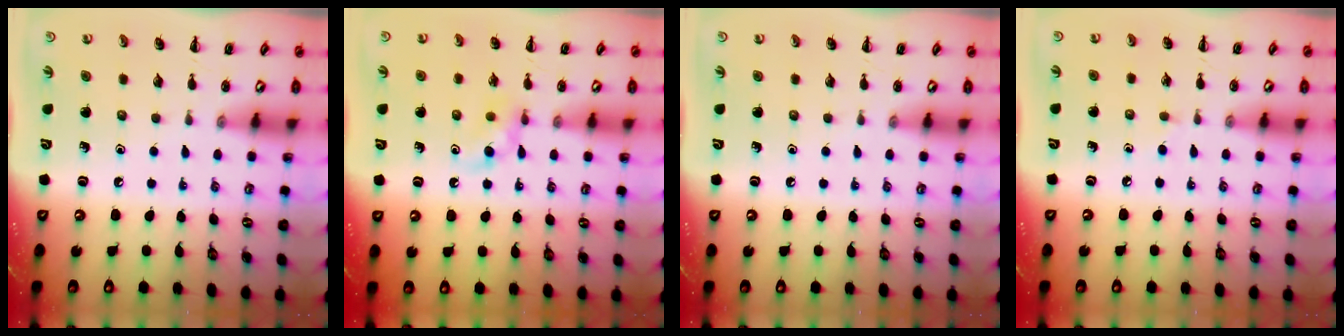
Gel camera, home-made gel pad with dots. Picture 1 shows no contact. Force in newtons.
{"total": 6.2, "press": 5.7, "slide": 2.3}
{"total": 0.0}
{"total": 1.6, "press": 1.4, "slide": 0.8}